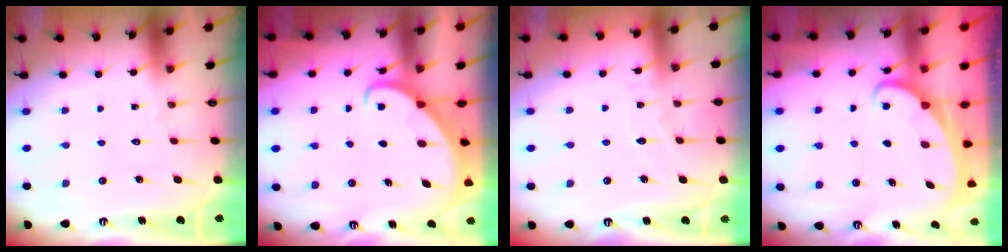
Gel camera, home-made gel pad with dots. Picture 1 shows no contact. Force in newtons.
{"total": 2.0, "press": 2.0, "slide": 0.3}
{"total": 4.0, "press": 4.0, "slide": 0.4}
{"total": 2.1, "press": 2.1, "slide": 0.3}